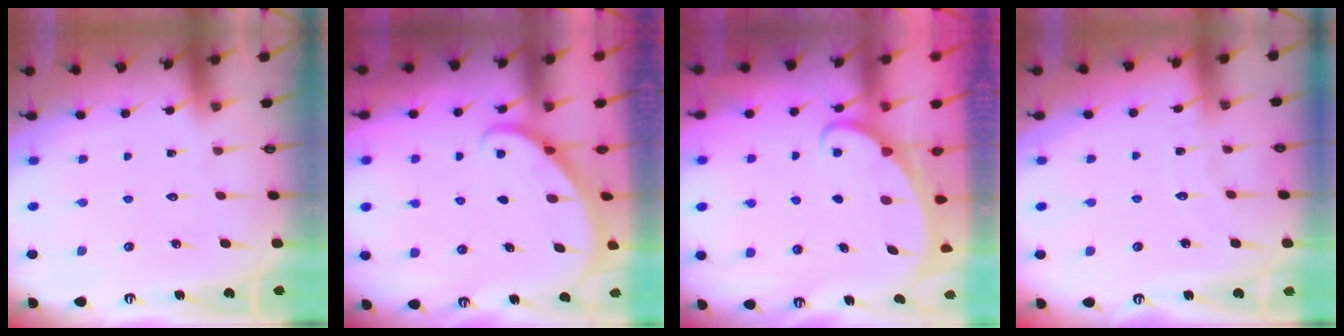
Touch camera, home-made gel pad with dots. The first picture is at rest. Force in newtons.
{"total": 2.0, "press": 2.0, "slide": 0.1}
{"total": 1.9, "press": 1.9, "slide": 0.3}
{"total": 3.8, "press": 3.8, "slide": 0.3}